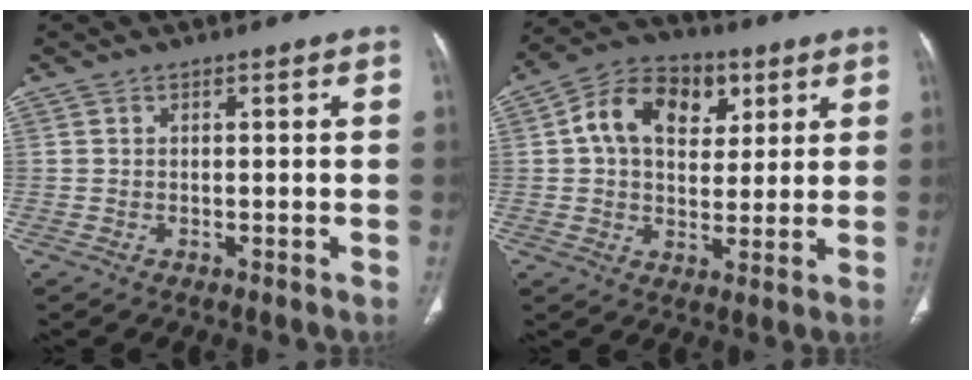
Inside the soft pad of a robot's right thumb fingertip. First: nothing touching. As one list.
[{"total": 14.2, "force": [4.6, 10.0, 9.0], "torque": [-0.117, 0.004, 0.069]}]